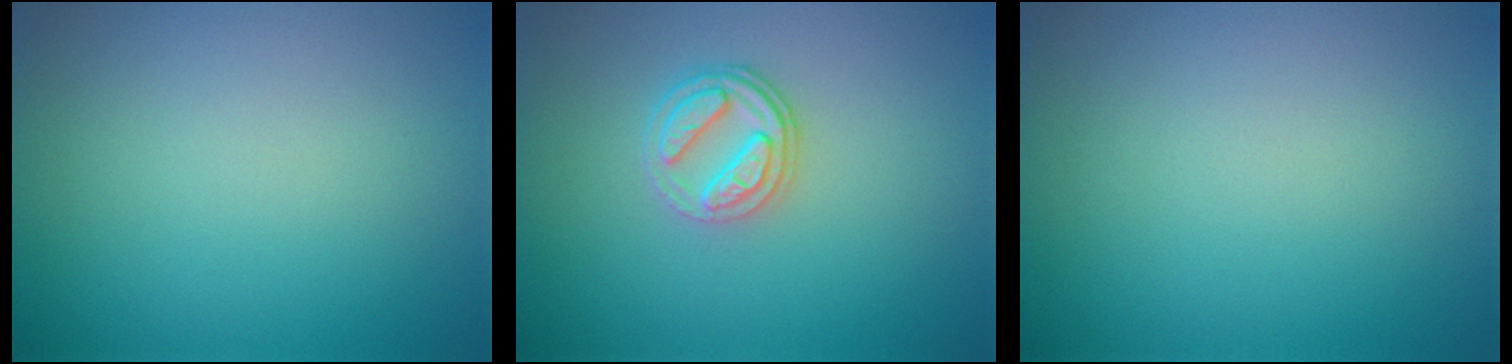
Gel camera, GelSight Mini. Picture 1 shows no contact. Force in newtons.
{"total": 2.6, "press": 2.4, "slide": 1.0}
{"total": 0.0}